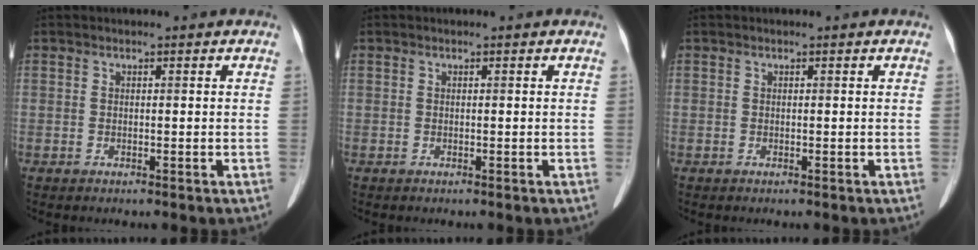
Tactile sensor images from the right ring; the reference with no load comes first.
{"total": 0.0}
{"total": 0.0}